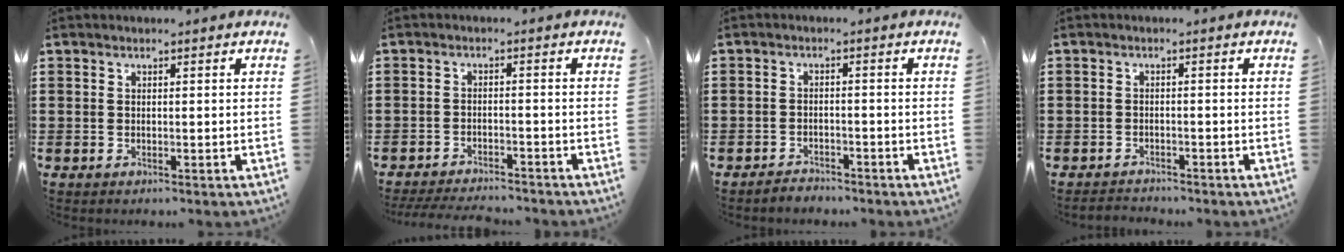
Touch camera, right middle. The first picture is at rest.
{"total": 3.5, "force": [-3.4, 0.3, 0.7], "torque": [-0.020, -0.002, -0.071]}
{"total": 2.2, "force": [-2.2, 0.4, -0.2], "torque": [-0.003, 0.002, -0.049]}
{"total": 1.7, "force": [-1.7, 0.2, -0.2], "torque": [-0.001, 0.001, -0.039]}